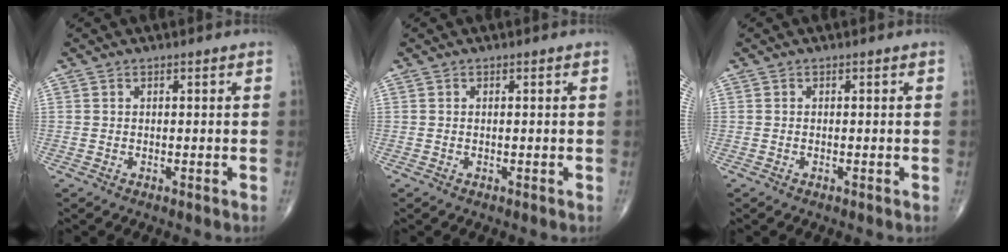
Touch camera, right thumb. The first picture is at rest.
{"total": 0.0}
{"total": 0.0}